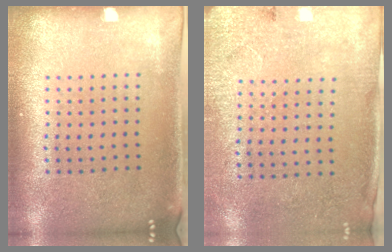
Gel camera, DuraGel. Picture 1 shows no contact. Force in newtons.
{"total": 2.7, "press": 2.2, "slide": 1.5}